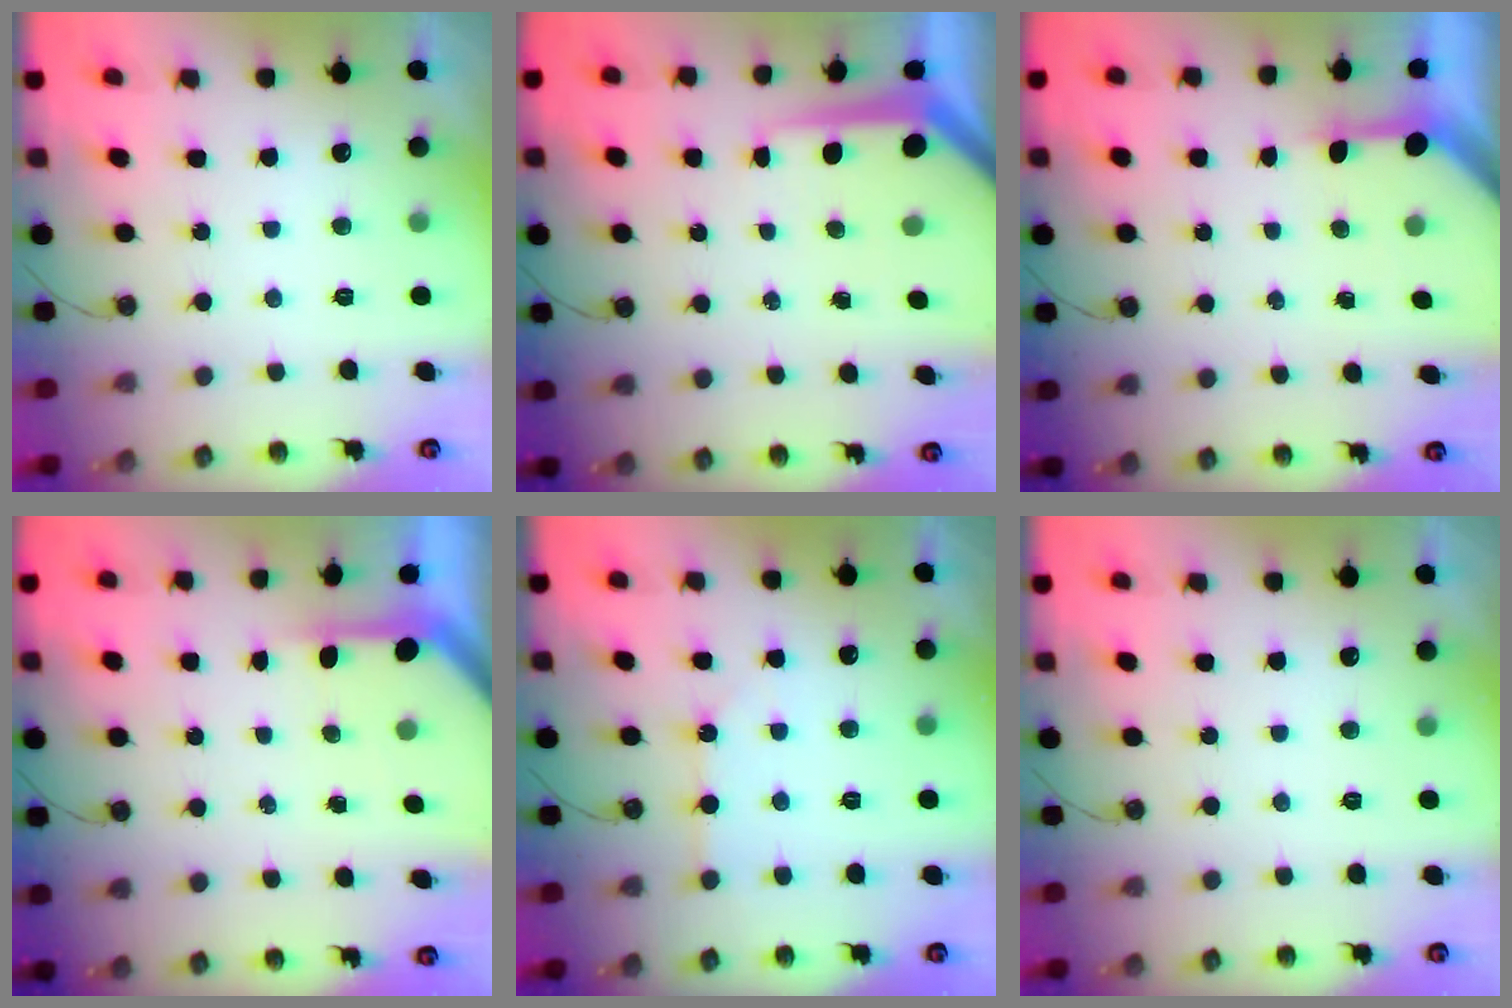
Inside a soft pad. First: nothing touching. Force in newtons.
{"total": 6.6, "press": 6.6, "slide": 0.5}
{"total": 3.2, "press": 3.2, "slide": 0.2}
{"total": 3.6, "press": 3.6, "slide": 0.2}
{"total": 2.5, "press": 2.5, "slide": 0.4}
{"total": 0.0}